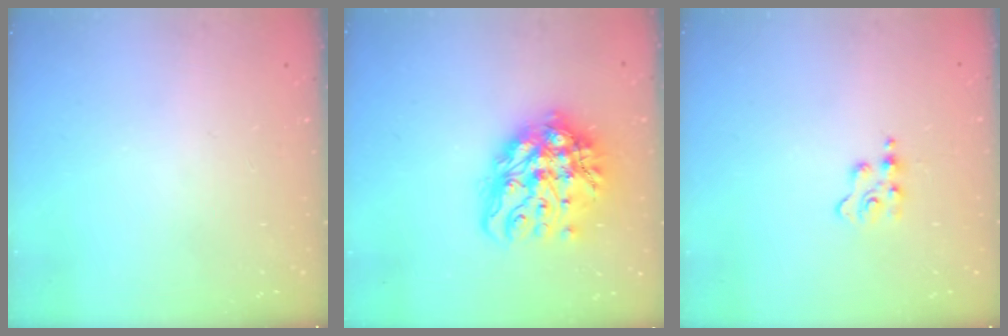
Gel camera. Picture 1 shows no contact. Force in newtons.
{"total": 17.1, "press": 17.0, "slide": 2.0}
{"total": 2.7, "press": 2.7, "slide": 0.5}